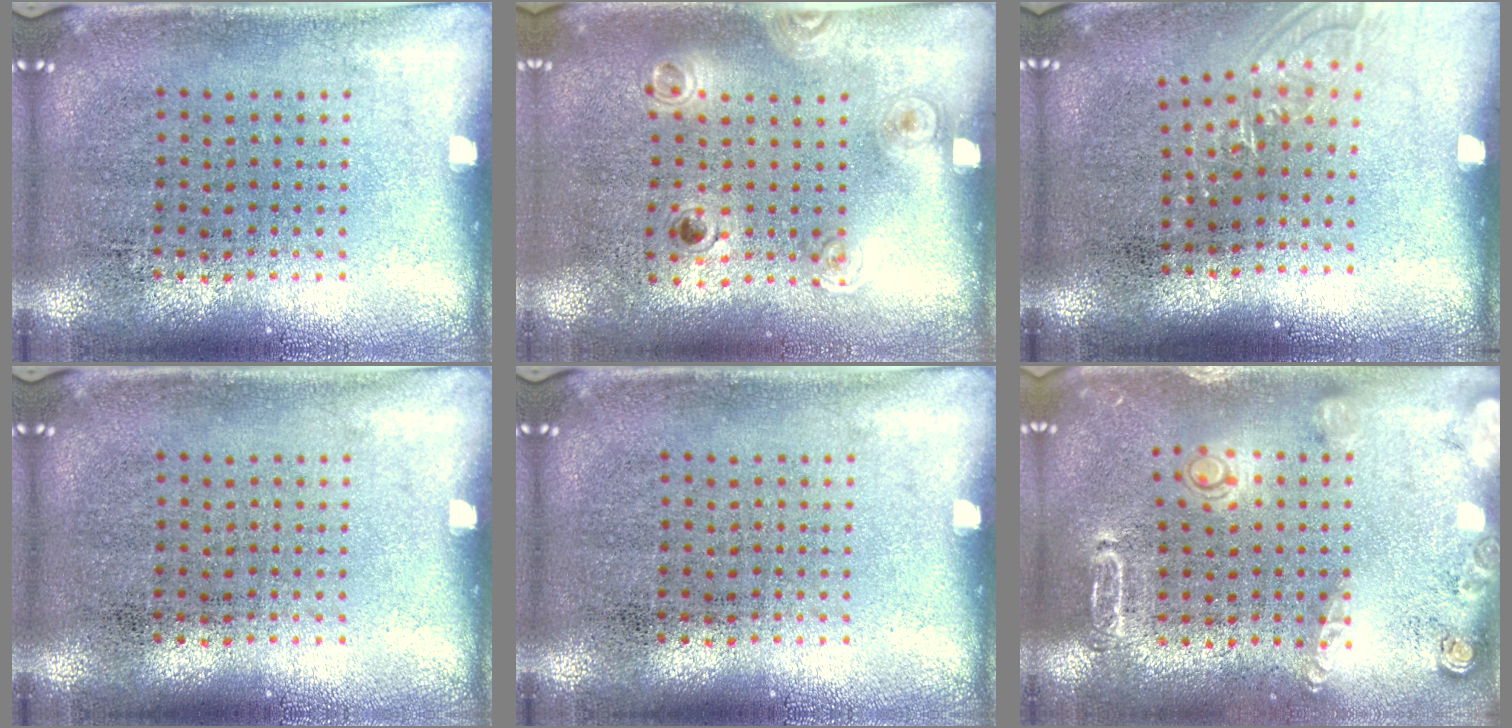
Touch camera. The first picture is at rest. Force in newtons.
{"total": 1.1, "press": 0.8, "slide": 0.8}
{"total": 1.1, "press": 1.0, "slide": 0.5}
{"total": 0.0}
{"total": 0.0}
{"total": 1.8, "press": 1.8, "slide": 0.1}